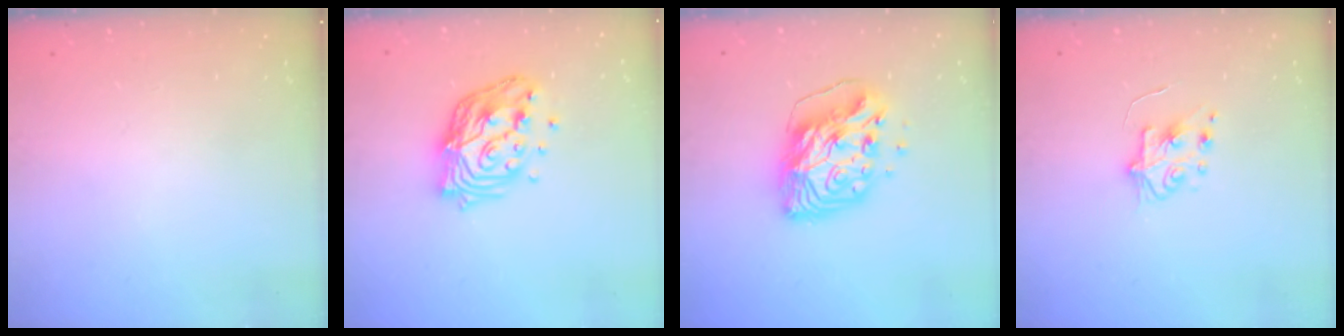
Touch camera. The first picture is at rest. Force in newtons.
{"total": 14.8, "press": 14.7, "slide": 1.5}
{"total": 14.5, "press": 14.4, "slide": 1.8}
{"total": 5.8, "press": 5.8, "slide": 0.6}